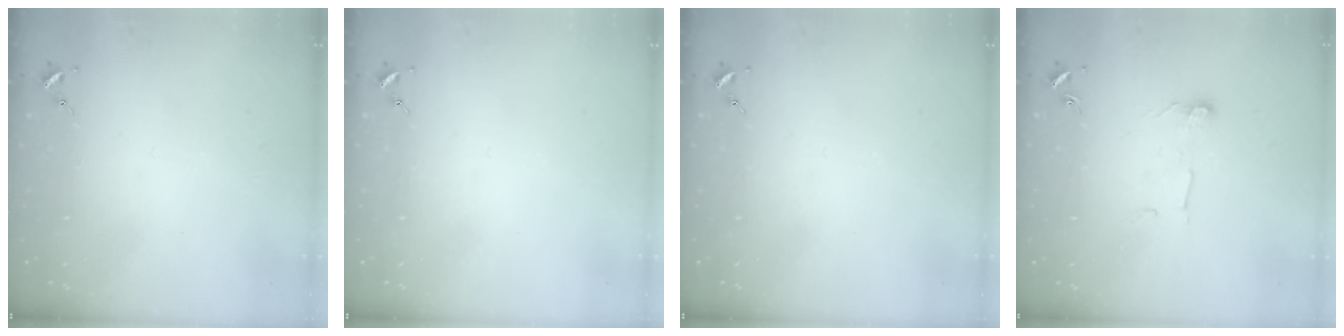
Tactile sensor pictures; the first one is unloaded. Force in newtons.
{"total": 0.0}
{"total": 0.0}
{"total": 7.2, "press": 7.2, "slide": 0.5}